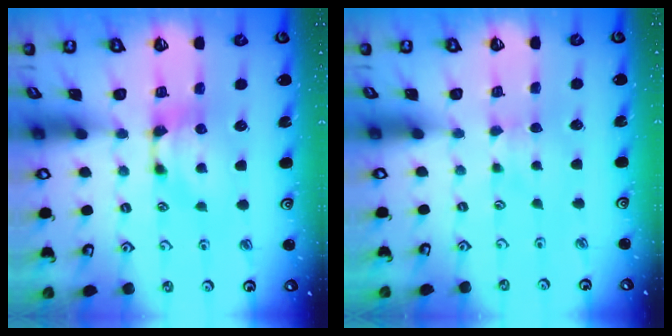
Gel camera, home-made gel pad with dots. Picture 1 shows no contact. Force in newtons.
{"total": 2.9, "press": 2.9, "slide": 0.4}